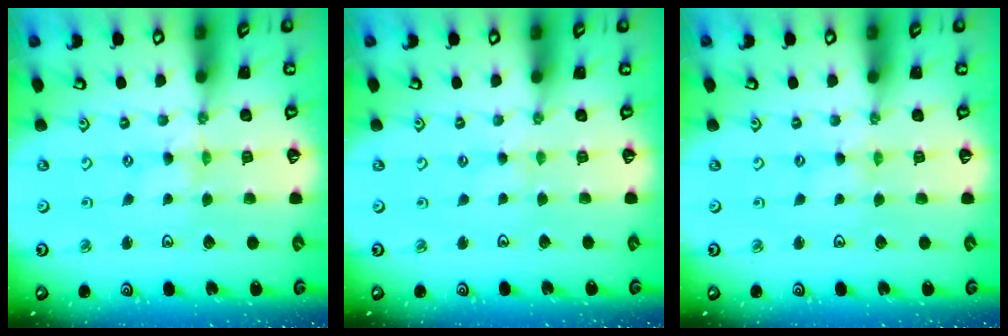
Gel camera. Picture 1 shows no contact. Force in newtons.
{"total": 1.1, "press": 1.1, "slide": 0.4}
{"total": 2.1, "press": 2.1, "slide": 0.3}